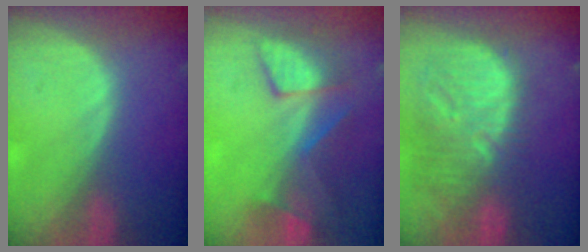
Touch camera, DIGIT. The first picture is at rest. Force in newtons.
{"total": 7.5, "press": 7.4, "slide": 1.5}
{"total": 13.5, "press": 11.6, "slide": 6.9}